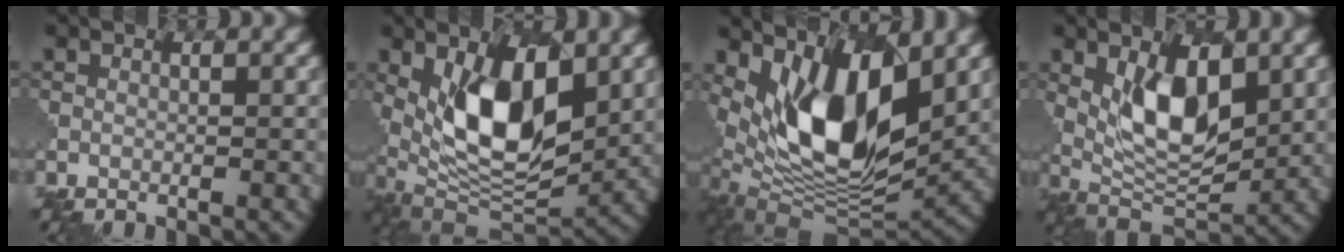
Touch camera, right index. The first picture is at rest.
{"total": 10.6, "force": [2.4, 5.1, 9.0], "torque": [-0.152, -0.011, 0.041]}
{"total": 12.3, "force": [3.8, 5.7, 10.3], "torque": [-0.183, -0.017, 0.074]}
{"total": 7.0, "force": [2.0, 3.2, 5.8], "torque": [-0.104, -0.012, 0.039]}